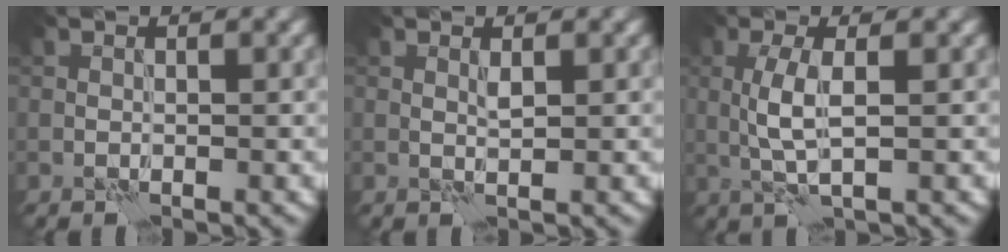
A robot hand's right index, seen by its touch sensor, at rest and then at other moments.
{"total": 0.7, "force": [0.5, 0.0, 0.6], "torque": [-0.015, 0.002, 0.009]}
{"total": 3.2, "force": [0.3, 0.6, 3.1], "torque": [-0.072, 0.005, 0.008]}